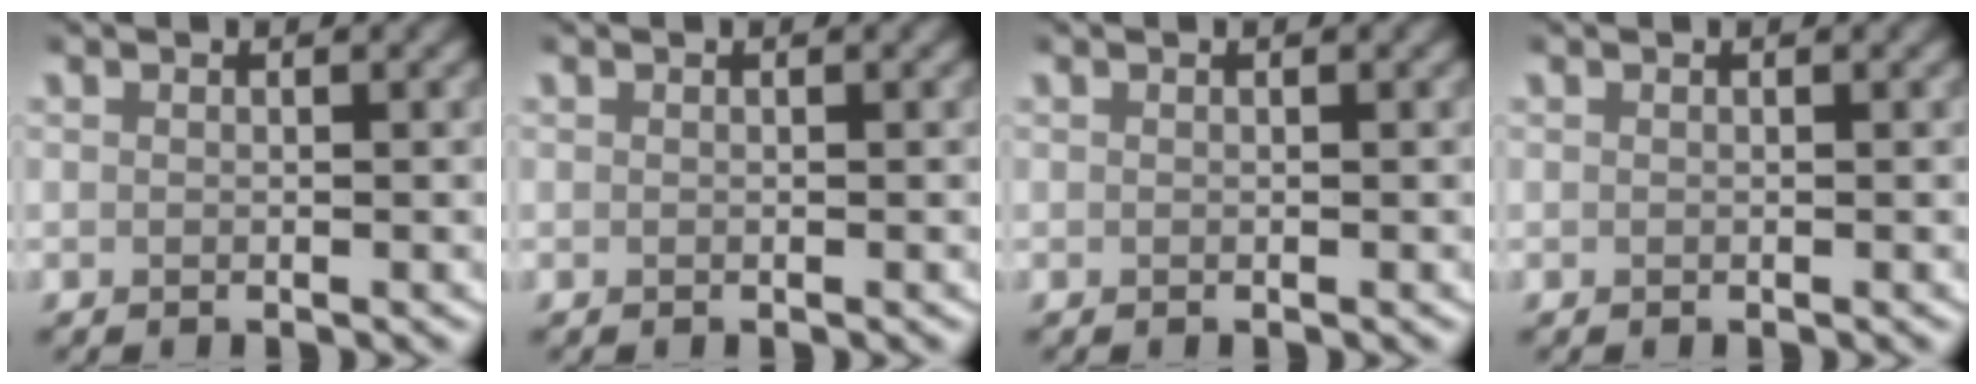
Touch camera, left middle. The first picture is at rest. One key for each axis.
{"total": 0.0}
{"total": 0.0}
{"total": 0.0}